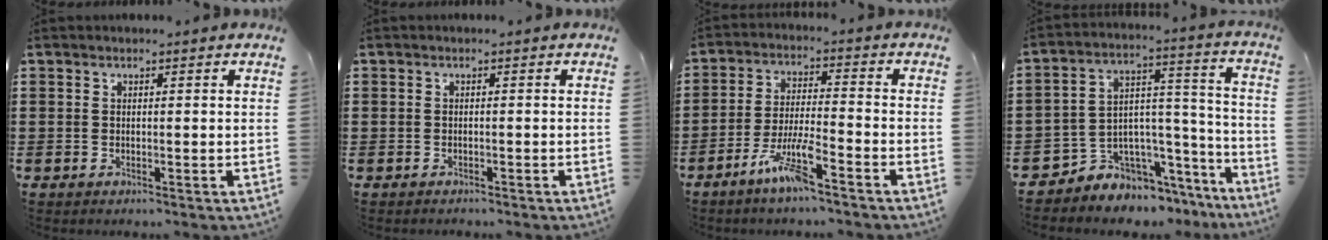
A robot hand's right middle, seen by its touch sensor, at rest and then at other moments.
{"total": 0.7, "force": [-0.6, 0.4, -0.1], "torque": [0.000, 0.002, -0.013]}
{"total": 7.4, "force": [-5.0, 0.8, 5.3], "torque": [-0.117, -0.006, -0.097]}
{"total": 5.2, "force": [-4.2, 3.1, -0.3], "torque": [-0.007, -0.005, -0.079]}